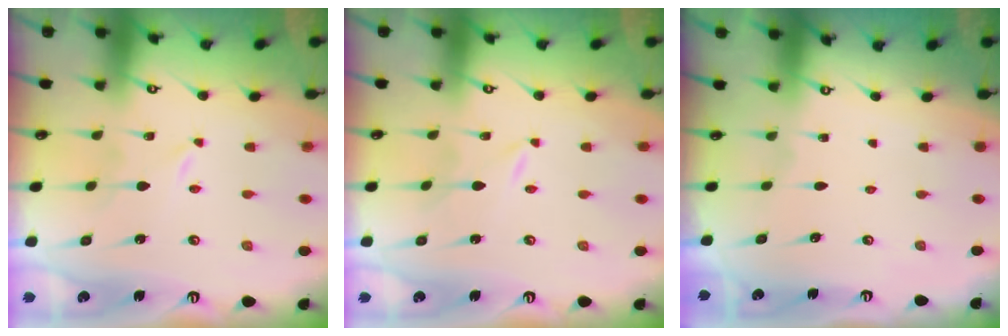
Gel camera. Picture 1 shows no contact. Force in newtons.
{"total": 0.0}
{"total": 0.0}